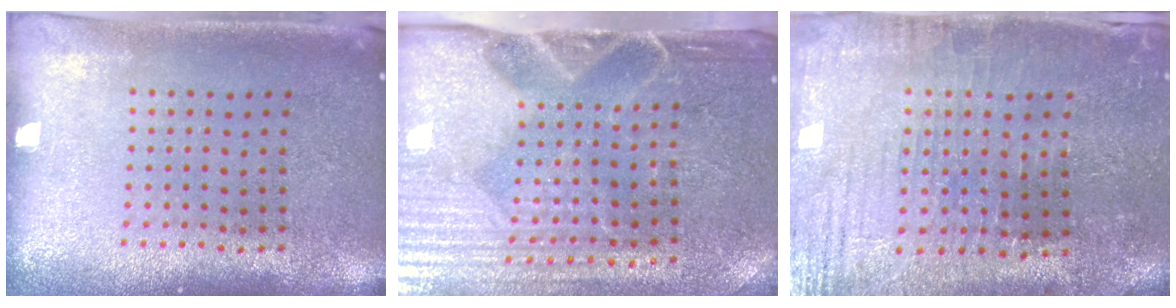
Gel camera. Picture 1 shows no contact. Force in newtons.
{"total": 4.7, "press": 4.1, "slide": 2.3}
{"total": 0.9, "press": 0.8, "slide": 0.4}